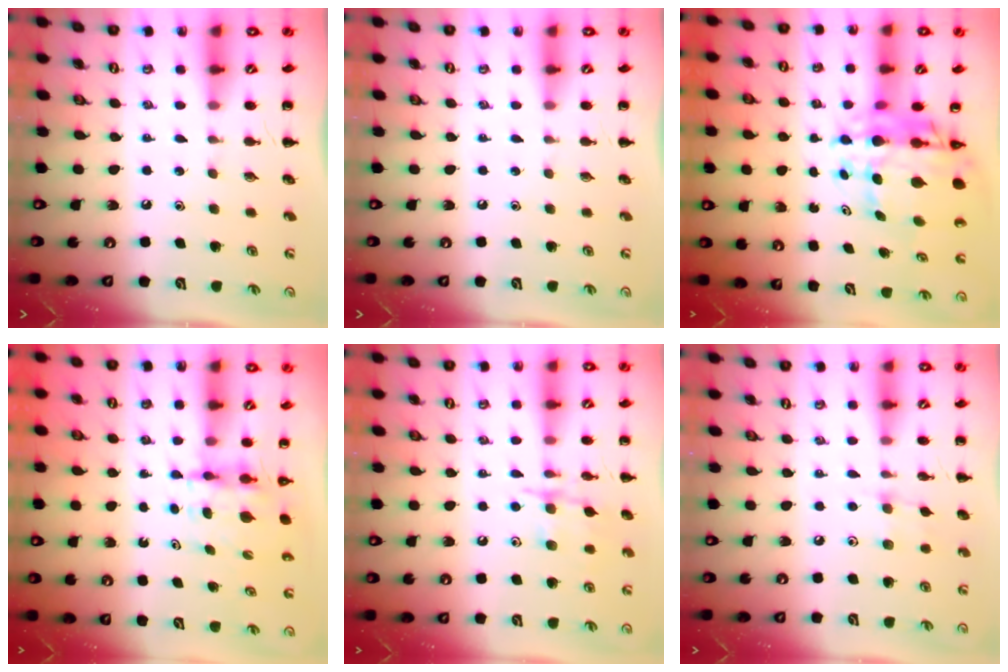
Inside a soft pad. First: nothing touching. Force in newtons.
{"total": 0.0}
{"total": 10.8, "press": 10.2, "slide": 3.7}
{"total": 3.9, "press": 3.9, "slide": 0.3}
{"total": 10.9, "press": 10.8, "slide": 0.6}
{"total": 5.1, "press": 4.8, "slide": 1.5}